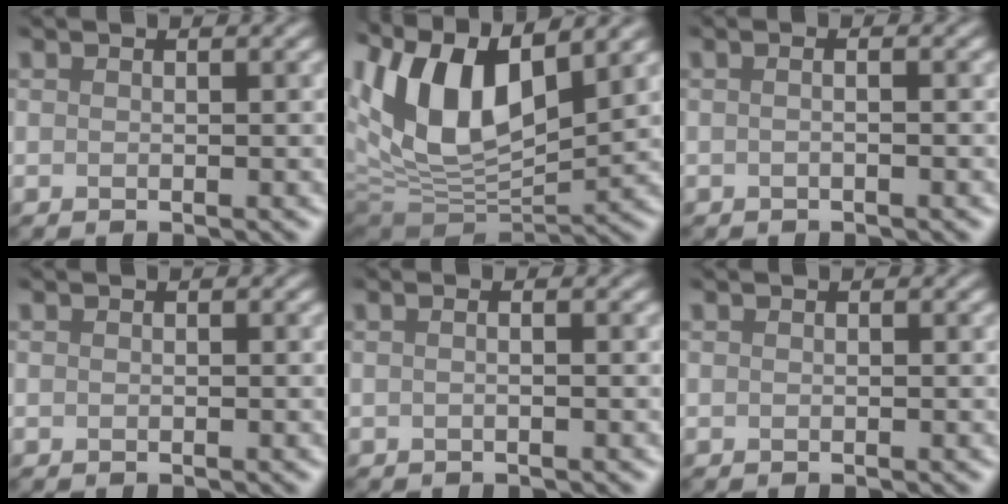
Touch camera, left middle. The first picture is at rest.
{"total": 12.4, "force": [4.8, 5.8, 9.9], "torque": [-0.195, 0.014, 0.082]}
{"total": 1.0, "force": [-0.1, 0.5, 0.9], "torque": [0.006, -0.001, -0.017]}
{"total": 0.0}
{"total": 0.7, "force": [-0.2, 0.3, 0.7], "torque": [0.005, 0.000, -0.013]}
{"total": 0.0}